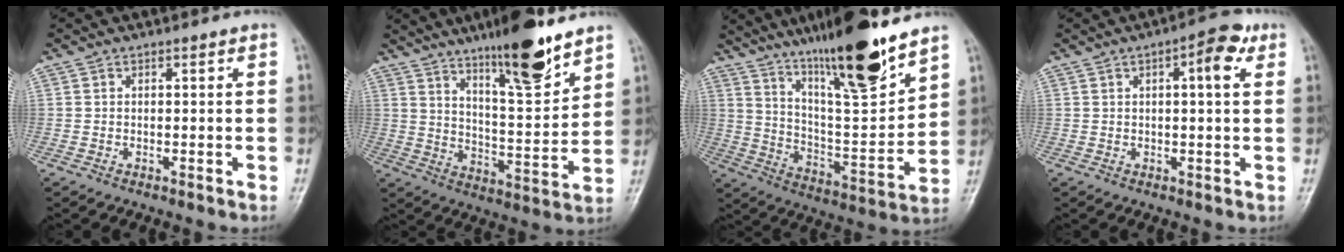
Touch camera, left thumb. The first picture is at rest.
{"total": 15.3, "force": [10.8, 3.2, 10.4], "torque": [-0.144, -0.071, 0.180]}
{"total": 21.0, "force": [15.4, 2.9, 14.1], "torque": [-0.202, -0.084, 0.265]}
{"total": 6.1, "force": [2.3, 1.9, 5.3], "torque": [-0.066, 0.006, 0.025]}